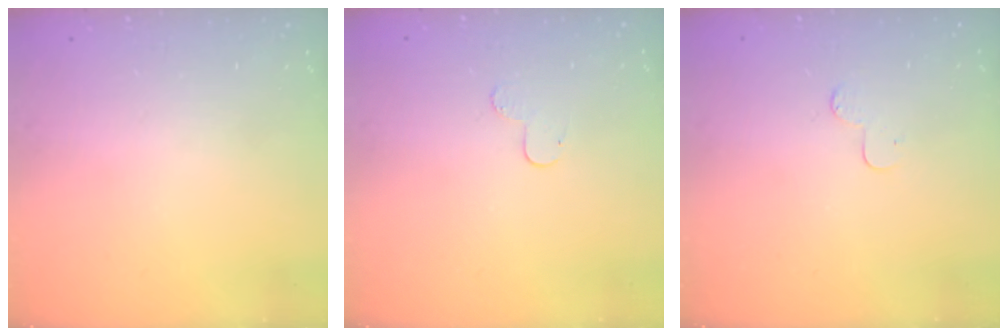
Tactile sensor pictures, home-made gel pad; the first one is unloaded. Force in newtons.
{"total": 4.8, "press": 4.7, "slide": 0.5}
{"total": 3.7, "press": 3.7, "slide": 0.2}